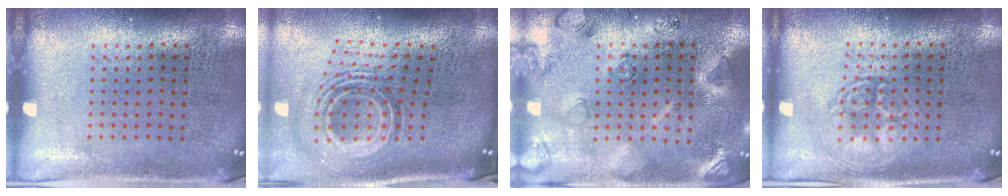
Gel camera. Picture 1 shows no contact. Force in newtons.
{"total": 2.3, "press": 1.5, "slide": 1.7}
{"total": 2.5, "press": 2.5, "slide": 0.1}
{"total": 2.7, "press": 2.7, "slide": 0.3}